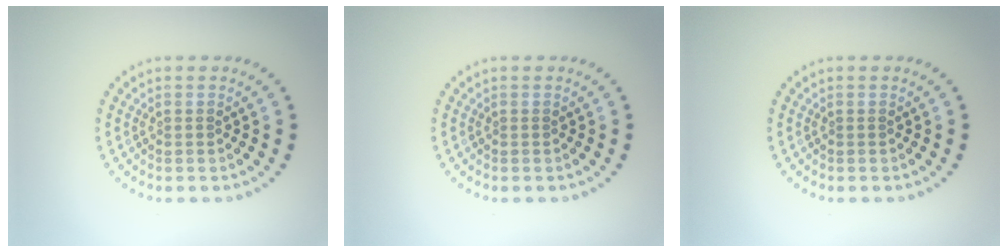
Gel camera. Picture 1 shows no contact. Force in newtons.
{"total": 0.0}
{"total": 0.0}